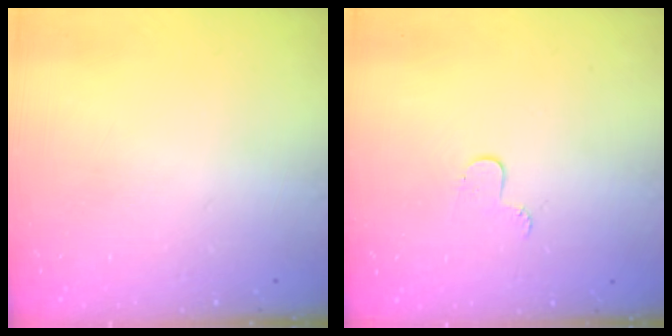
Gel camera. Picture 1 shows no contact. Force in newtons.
{"total": 3.5, "press": 3.5, "slide": 0.4}